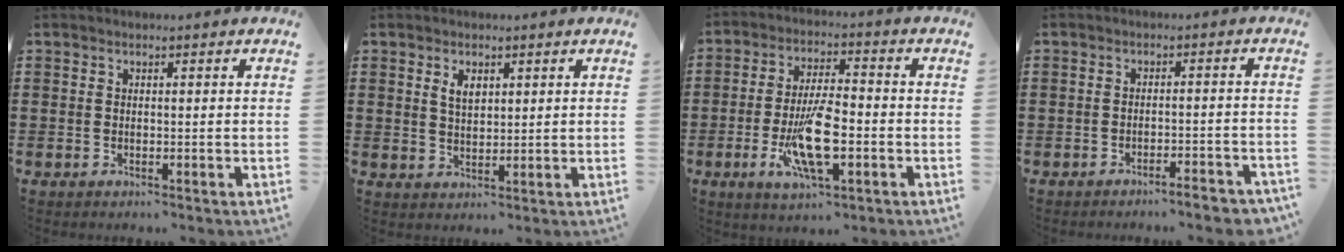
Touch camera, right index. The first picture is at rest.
{"total": 2.8, "force": [1.4, 1.6, 1.9], "torque": [-0.042, 0.006, 0.025]}
{"total": 11.1, "force": [-3.0, 3.7, 10.0], "torque": [-0.205, -0.012, -0.053]}
{"total": 3.3, "force": [-3.0, 0.0, 1.4], "torque": [-0.025, -0.005, -0.057]}